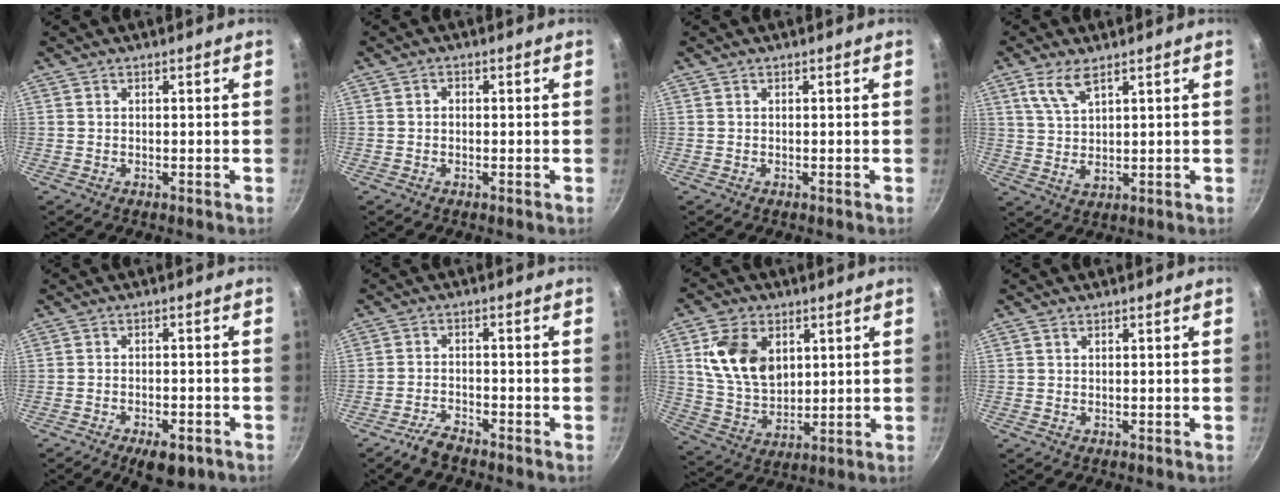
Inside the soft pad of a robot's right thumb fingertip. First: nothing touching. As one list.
[{"total": 1.1, "force": [-0.1, 1.0, 0.6], "torque": [-0.010, 0.006, -0.004]}, {"total": 0.0}, {"total": 6.5, "force": [3.7, 2.7, 4.7], "torque": [-0.086, -0.019, 0.079]}, {"total": 6.7, "force": [-3.8, 3.1, 4.6], "torque": [-0.056, 0.021, -0.048]}, {"total": 3.9, "force": [-3.3, 1.2, 1.7], "torque": [-0.033, 0.025, -0.065]}, {"total": 13.5, "force": [4.0, 9.6, 8.7], "torque": [-0.135, -0.020, 0.083]}, {"total": 0.7, "force": [0.4, 0.4, 0.4], "torque": [-0.004, 0.001, 0.006]}]